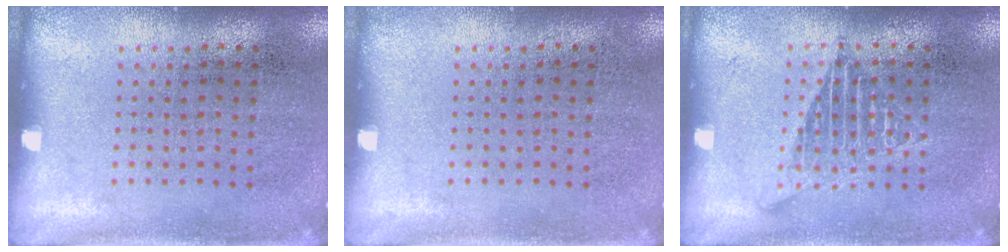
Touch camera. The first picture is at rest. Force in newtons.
{"total": 0.0}
{"total": 1.9, "press": 1.9, "slide": 0.2}